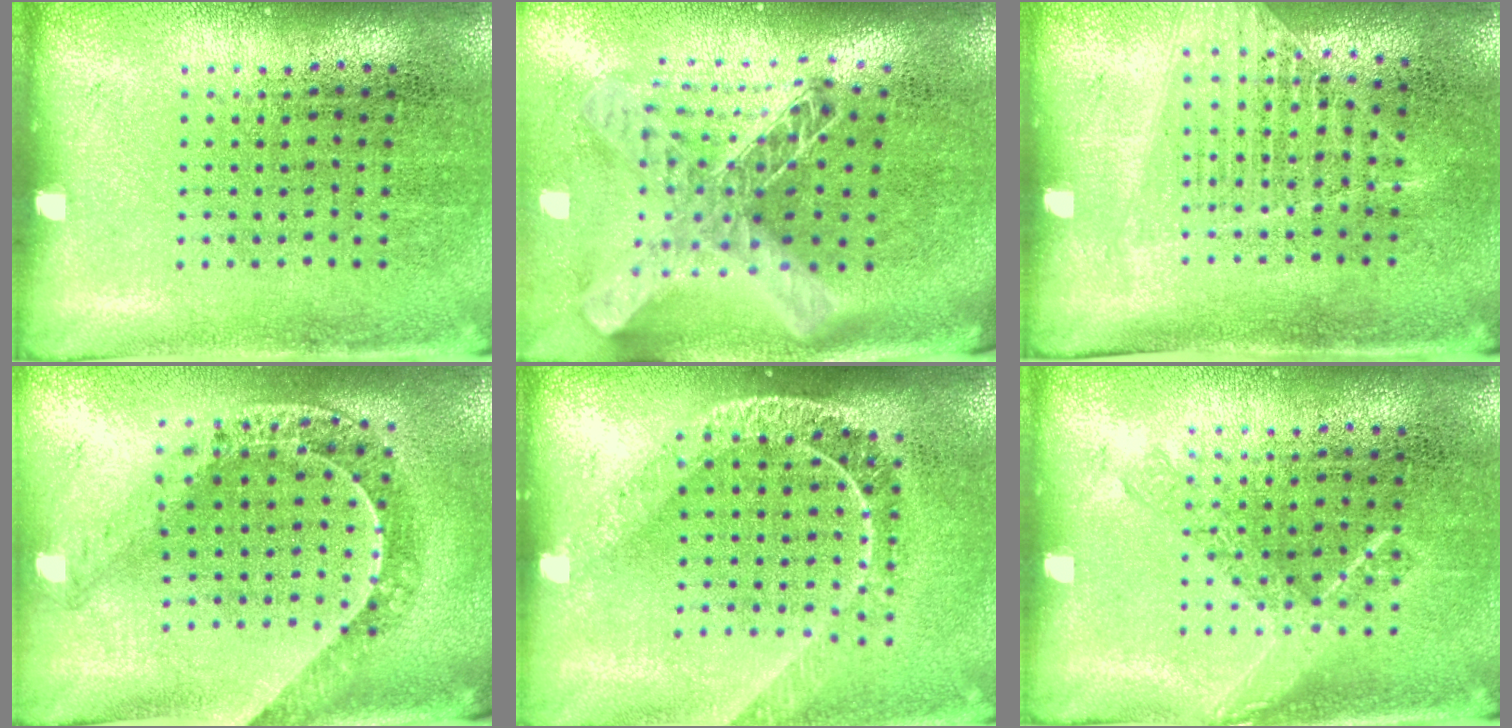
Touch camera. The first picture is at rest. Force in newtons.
{"total": 2.5, "press": 1.8, "slide": 1.8}
{"total": 1.1, "press": 1.1, "slide": 0.4}
{"total": 1.2, "press": 1.1, "slide": 0.3}
{"total": 1.8, "press": 1.5, "slide": 1.0}
{"total": 1.1, "press": 1.1, "slide": 0.2}